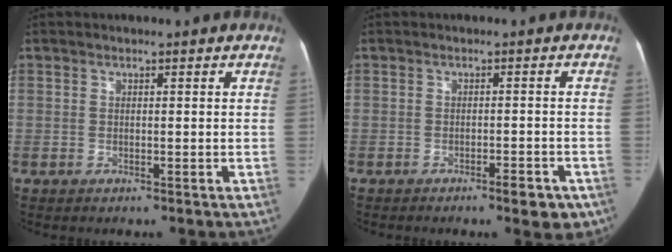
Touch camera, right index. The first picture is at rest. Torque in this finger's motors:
{"motor_torque": [0.07, -0.06, 0.03, 0.01]}